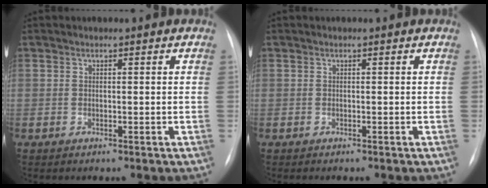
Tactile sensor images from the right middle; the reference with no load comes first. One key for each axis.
{"total": 0.0}